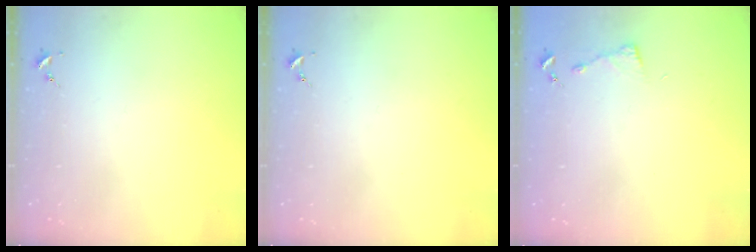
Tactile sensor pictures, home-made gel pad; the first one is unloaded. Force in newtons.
{"total": 0.0}
{"total": 2.9, "press": 2.9, "slide": 0.4}